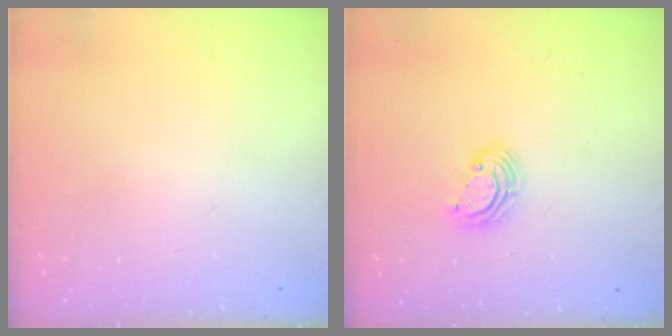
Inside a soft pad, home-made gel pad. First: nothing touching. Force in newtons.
{"total": 4.0, "press": 3.9, "slide": 0.2}